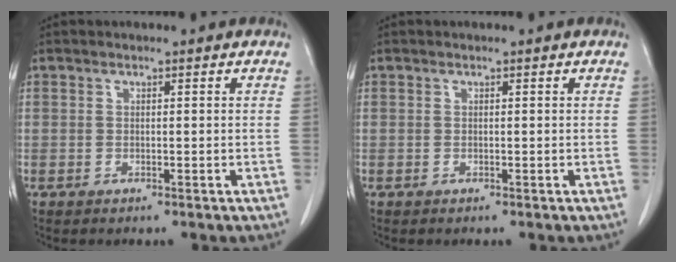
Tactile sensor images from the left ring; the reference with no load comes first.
{"total": 0.0}